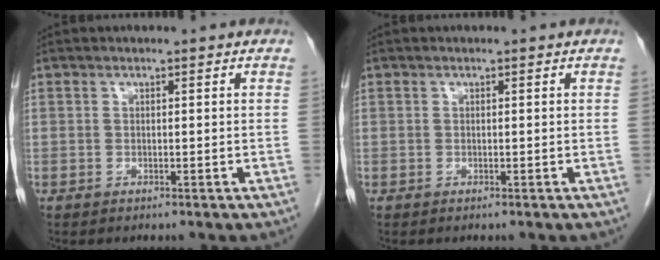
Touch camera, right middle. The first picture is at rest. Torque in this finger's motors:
{"motor_torque": [0.09, -0.04, -0.04, -0.01]}